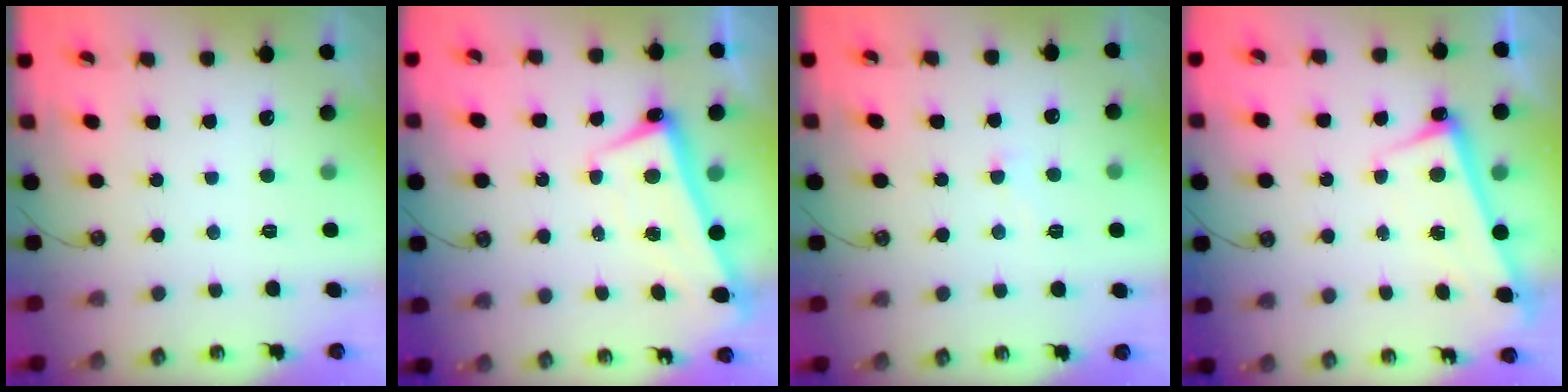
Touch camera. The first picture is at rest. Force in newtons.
{"total": 2.7, "press": 2.6, "slide": 0.8}
{"total": 2.4, "press": 2.3, "slide": 0.7}
{"total": 2.6, "press": 2.6, "slide": 0.6}